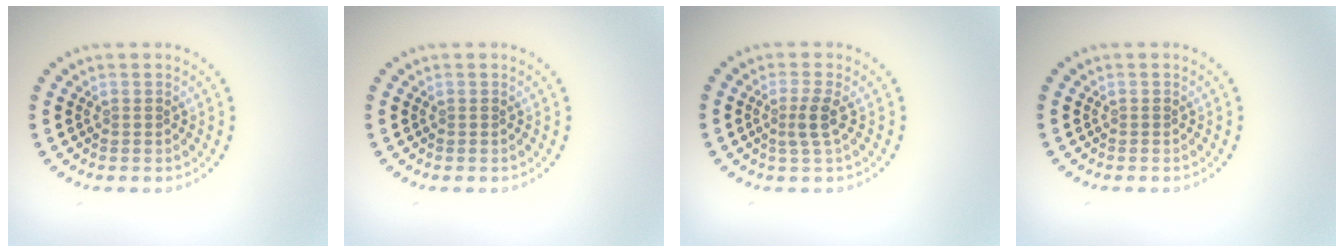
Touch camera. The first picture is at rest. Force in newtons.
{"total": 0.0}
{"total": 1.9, "press": 1.4, "slide": 1.2}
{"total": 0.0}